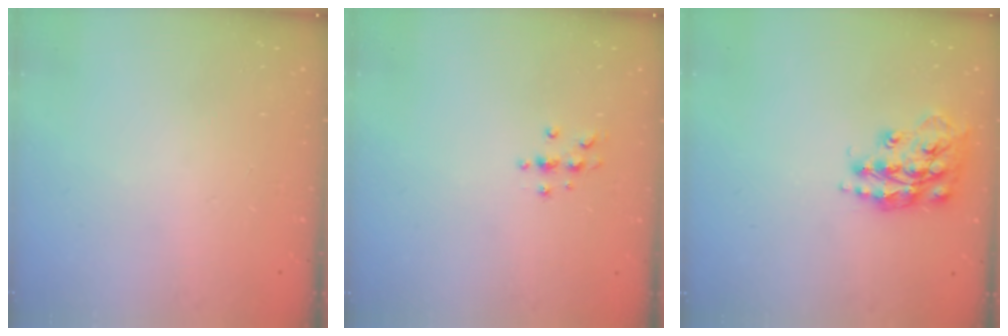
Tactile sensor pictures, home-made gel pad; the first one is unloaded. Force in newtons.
{"total": 3.7, "press": 3.6, "slide": 0.5}
{"total": 16.0, "press": 16.0, "slide": 1.2}